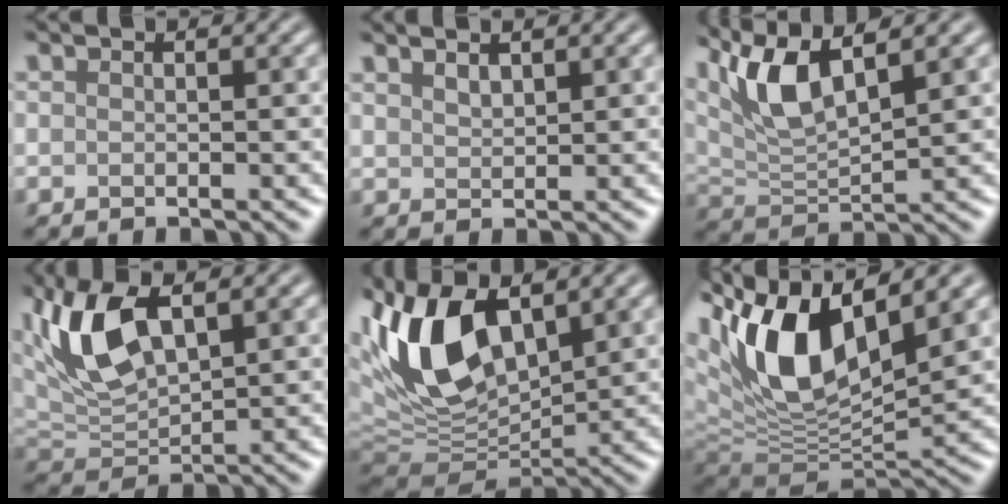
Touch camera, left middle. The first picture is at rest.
{"total": 1.5, "force": [1.2, 0.4, 0.7], "torque": [-0.011, 0.003, 0.023]}
{"total": 6.8, "force": [3.7, 2.2, 5.3], "torque": [-0.115, 0.007, 0.069]}
{"total": 7.2, "force": [2.7, 3.5, 5.7], "torque": [-0.126, 0.005, 0.046]}
{"total": 12.7, "force": [4.2, 6.6, 10.0], "torque": [-0.218, 0.005, 0.070]}
{"total": 13.5, "force": [4.5, 6.8, 10.8], "torque": [-0.213, 0.005, 0.078]}